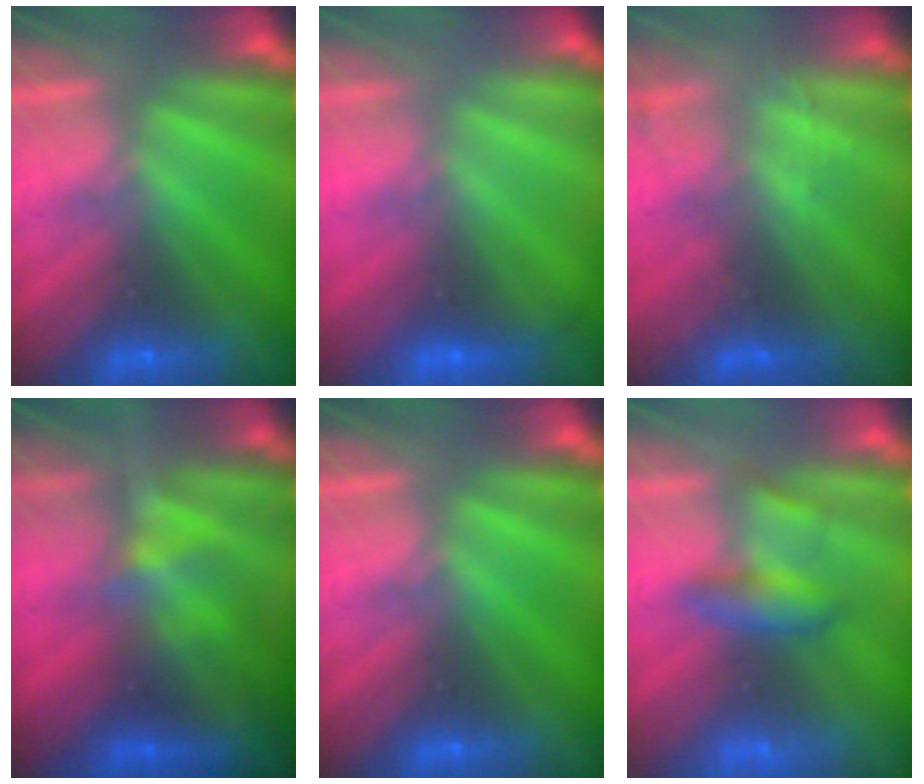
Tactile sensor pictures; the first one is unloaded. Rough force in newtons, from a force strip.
{"total": 2.1}
{"total": 2.1}
{"total": 4.5}
{"total": 0.0}
{"total": 2.2}